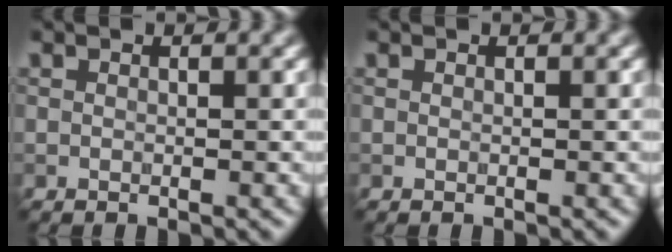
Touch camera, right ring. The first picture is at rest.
{"total": 0.0}